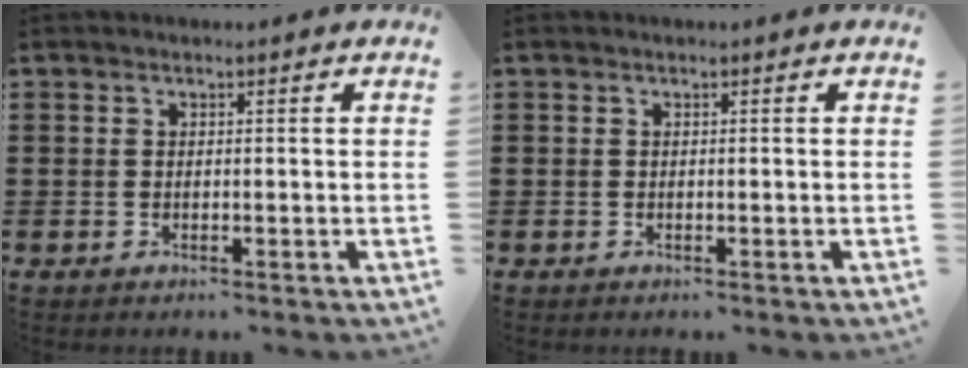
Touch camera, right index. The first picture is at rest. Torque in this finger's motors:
{"motor_torque": [0.12, 0.63, 0.00, 0.00]}